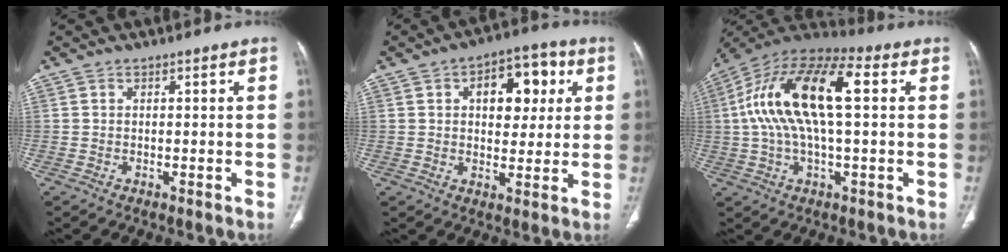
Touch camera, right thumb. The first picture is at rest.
{"total": 11.7, "force": [3.4, 7.1, 8.6], "torque": [-0.074, 0.007, 0.045]}
{"total": 19.7, "force": [2.9, 7.9, 17.8], "torque": [-0.345, 0.039, 0.042]}